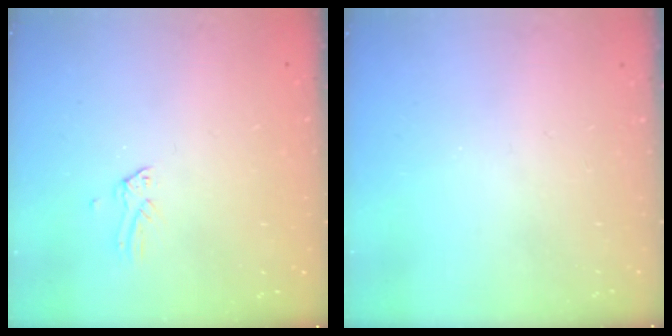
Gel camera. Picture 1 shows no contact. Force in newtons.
{"total": 0.0}